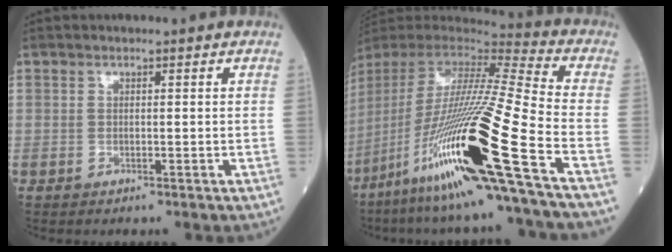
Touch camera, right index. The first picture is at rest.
{"total": 29.3, "force": [-13.0, -0.1, 26.3], "torque": [-0.510, -0.067, -0.248]}